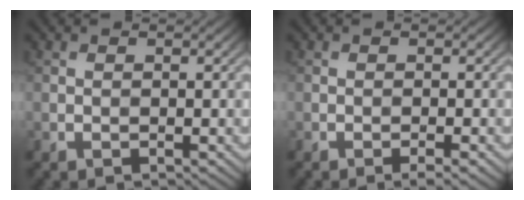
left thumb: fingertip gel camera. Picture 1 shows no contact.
{"total": 1.5, "force": [-0.9, 0.1, 1.2], "torque": [-0.018, 0.002, -0.016]}